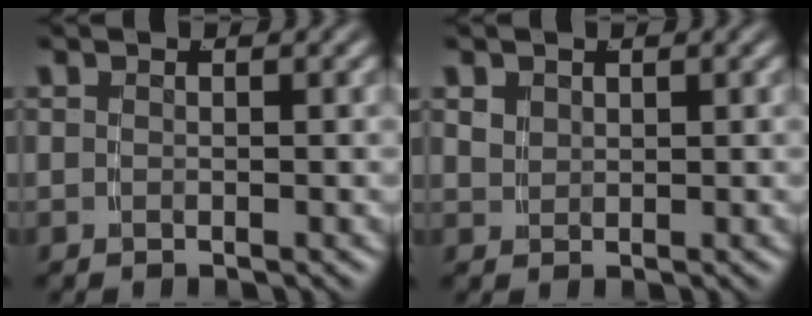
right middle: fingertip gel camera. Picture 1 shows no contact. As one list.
[{"total": 1.0, "force": [0.8, 0.4, 0.3], "torque": [-0.009, -0.007, 0.029]}]